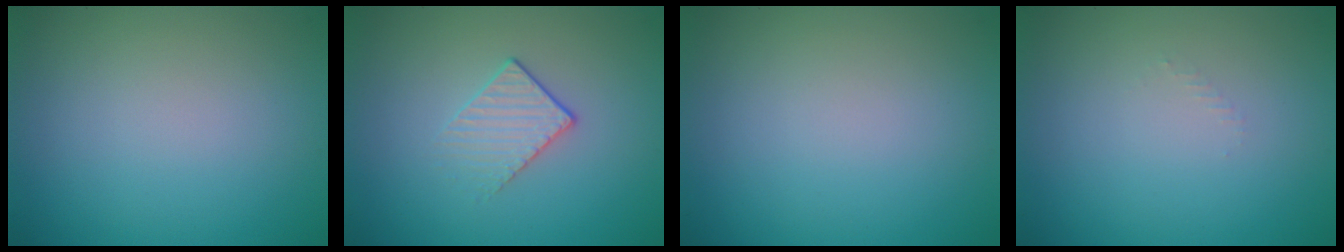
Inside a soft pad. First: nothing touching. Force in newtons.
{"total": 1.6, "press": 1.1, "slide": 1.1}
{"total": 0.0}
{"total": 0.5, "press": 0.5, "slide": 0.2}